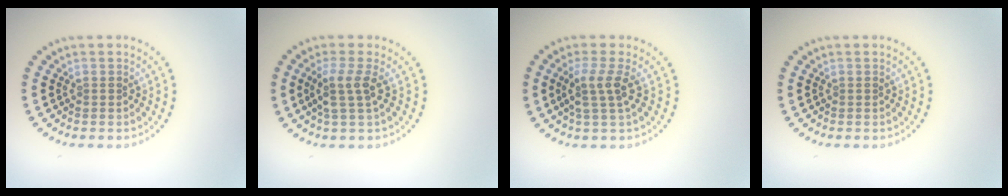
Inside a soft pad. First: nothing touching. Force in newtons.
{"total": 2.5, "press": 2.0, "slide": 1.6}
{"total": 2.6, "press": 2.0, "slide": 1.8}
{"total": 0.0}